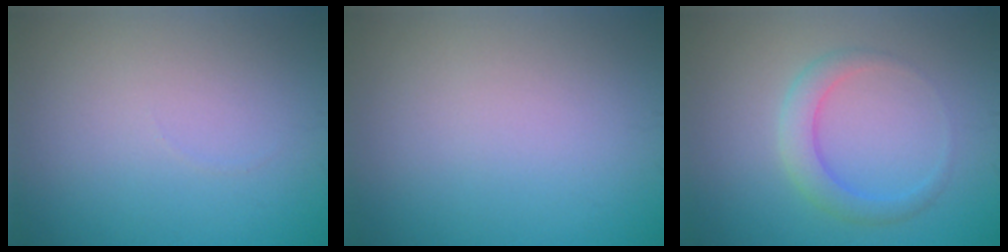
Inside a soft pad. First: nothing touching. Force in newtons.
{"total": 0.0}
{"total": 2.8, "press": 2.8, "slide": 0.1}